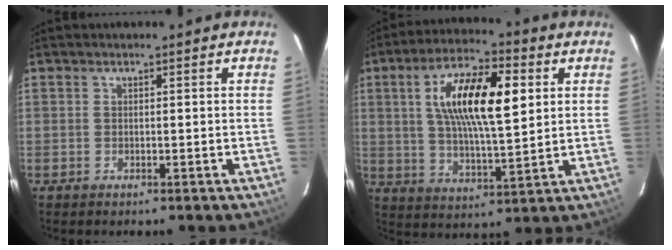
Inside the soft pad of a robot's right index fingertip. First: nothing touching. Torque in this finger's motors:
{"motor_torque": [0.69, 0.07, 1.05, 0.21]}